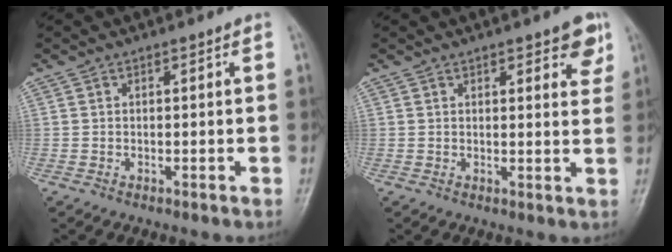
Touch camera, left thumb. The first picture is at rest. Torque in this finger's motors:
{"motor_torque": [-0.06, -0.04, -0.11, -0.11, 0.07]}